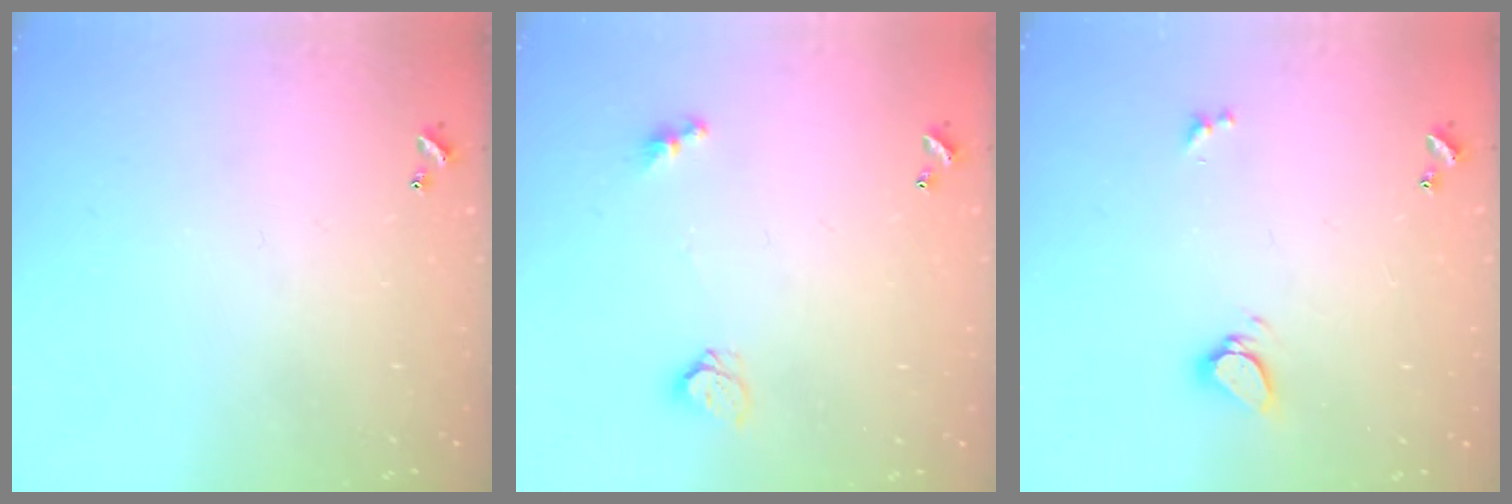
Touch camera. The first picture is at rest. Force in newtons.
{"total": 3.8, "press": 3.7, "slide": 0.2}
{"total": 4.4, "press": 4.4, "slide": 0.6}